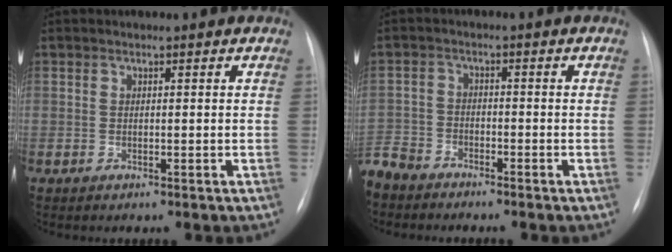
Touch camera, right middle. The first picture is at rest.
{"total": 6.5, "force": [-5.9, 2.6, 1.1], "torque": [-0.021, -0.013, -0.116]}